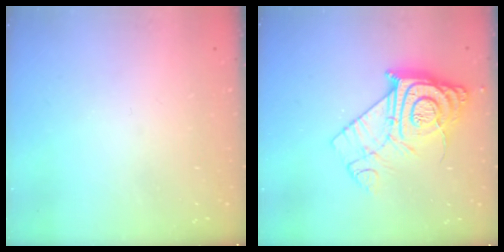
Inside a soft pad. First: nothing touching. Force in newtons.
{"total": 14.9, "press": 14.8, "slide": 1.0}